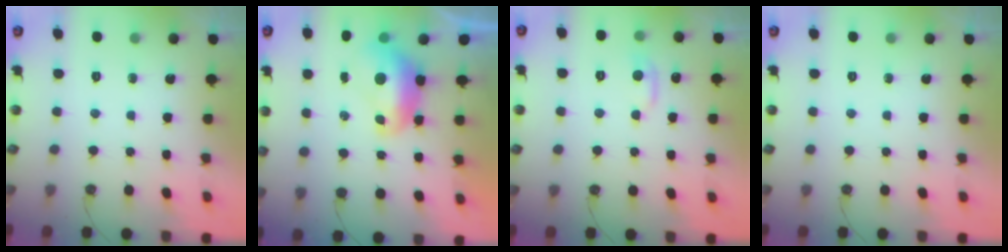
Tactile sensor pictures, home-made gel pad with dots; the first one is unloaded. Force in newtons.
{"total": 1.9, "press": 1.8, "slide": 0.6}
{"total": 1.0, "press": 0.6, "slide": 0.9}
{"total": 0.0}